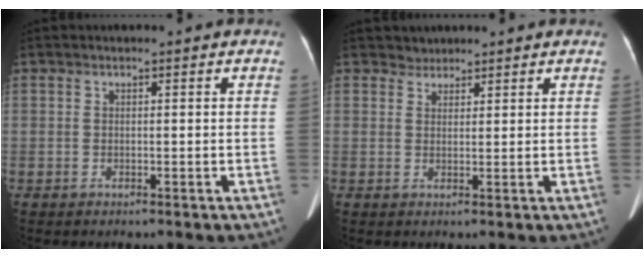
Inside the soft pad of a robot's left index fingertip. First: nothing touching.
{"total": 1.6, "force": [1.3, 0.8, -0.4], "torque": [0.008, 0.005, 0.018]}